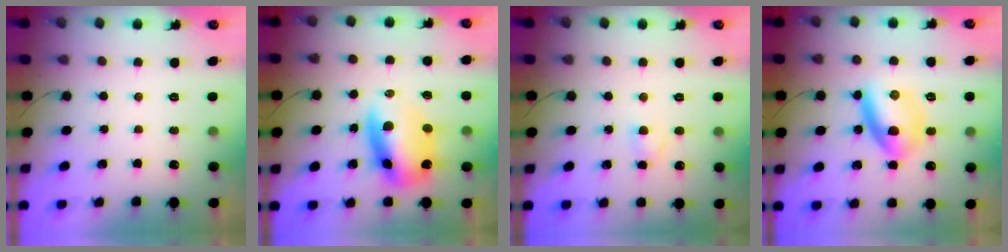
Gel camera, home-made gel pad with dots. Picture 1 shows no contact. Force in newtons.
{"total": 11.4, "press": 11.1, "slide": 2.7}
{"total": 2.6, "press": 2.3, "slide": 1.0}
{"total": 10.1, "press": 10.1, "slide": 0.5}